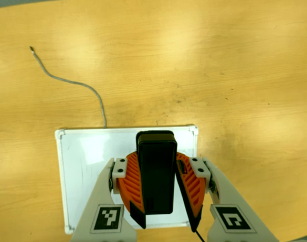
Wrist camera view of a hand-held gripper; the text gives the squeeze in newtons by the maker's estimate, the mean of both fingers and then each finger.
{"total": 9.3, "left": 8.9, "right": 9.6}